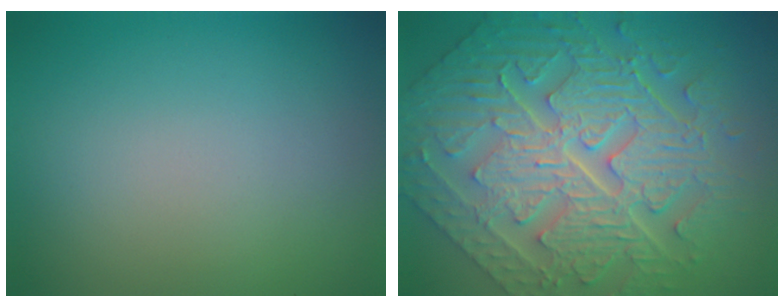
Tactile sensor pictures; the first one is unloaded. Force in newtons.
{"total": 10.8, "press": 8.0, "slide": 7.3}